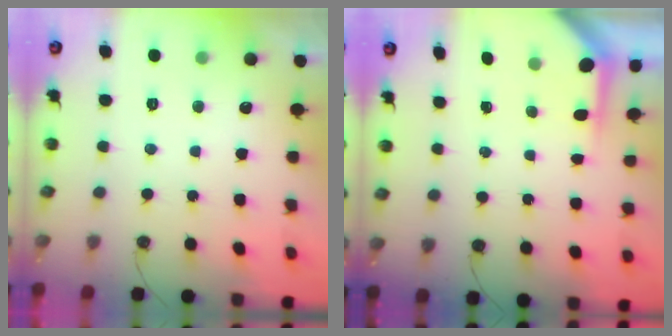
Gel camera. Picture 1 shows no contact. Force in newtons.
{"total": 3.4, "press": 3.4, "slide": 0.3}